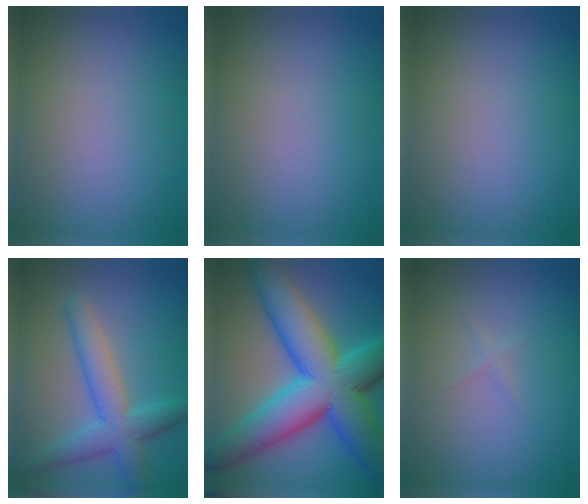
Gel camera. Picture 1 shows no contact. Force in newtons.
{"total": 0.0}
{"total": 0.0}
{"total": 5.1, "press": 5.1, "slide": 0.1}
{"total": 14.5, "press": 14.5, "slide": 0.2}
{"total": 0.6, "press": 0.6, "slide": 0.0}